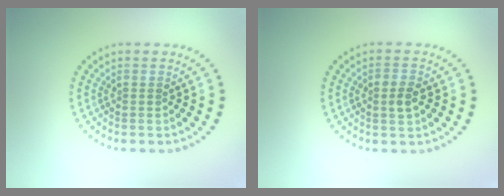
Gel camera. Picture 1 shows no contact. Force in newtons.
{"total": 1.9, "press": 1.9, "slide": 0.2}